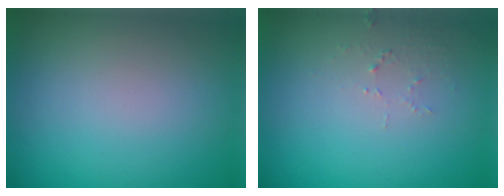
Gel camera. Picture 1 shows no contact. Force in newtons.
{"total": 1.1, "press": 1.1, "slide": 0.1}